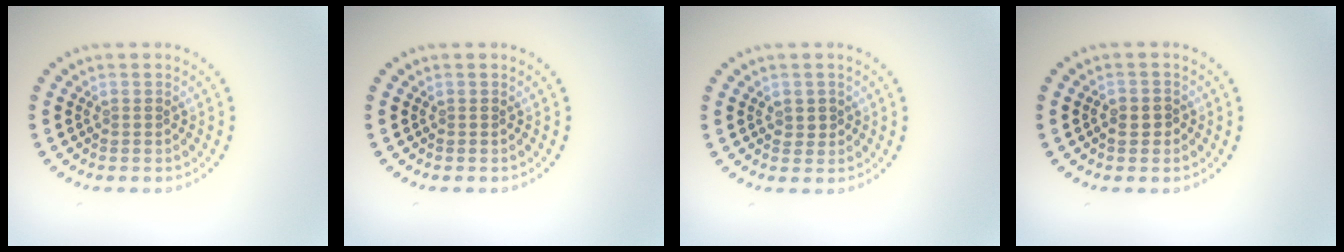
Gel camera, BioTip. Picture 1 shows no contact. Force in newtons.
{"total": 0.0}
{"total": 0.8, "press": 0.8, "slide": 0.2}
{"total": 1.2, "press": 1.2, "slide": 0.4}